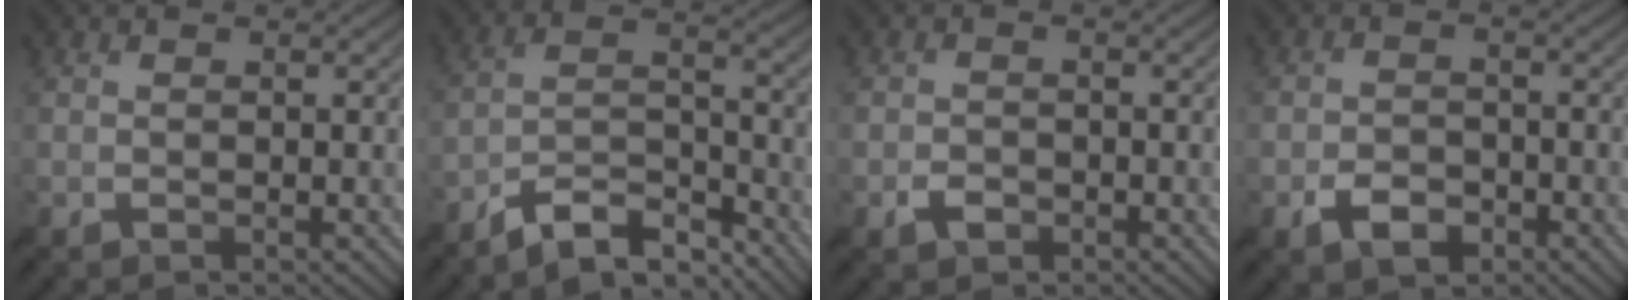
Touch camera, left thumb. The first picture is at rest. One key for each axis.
{"total": 8.9, "fx": -7.7, "fy": 2.1, "fz": 4.0, "tx": -0.067, "ty": 0.008, "tz": -0.149}
{"total": 1.8, "fx": -1.2, "fy": 1.2, "fz": 0.7, "tx": -0.010, "ty": -0.003, "tz": -0.024}
{"total": 3.7, "fx": -2.2, "fy": 2.3, "fz": 1.9, "tx": -0.032, "ty": -0.005, "tz": -0.043}